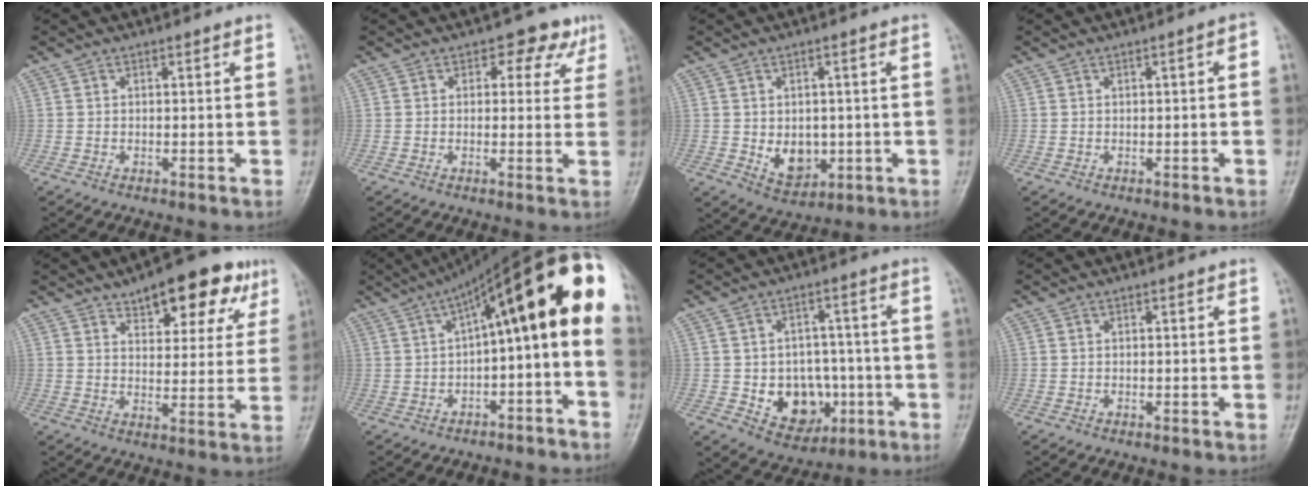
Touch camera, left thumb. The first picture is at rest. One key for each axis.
{"total": 5.5, "fx": 2.6, "fy": 3.8, "fz": 3.1, "tx": 0.006, "ty": -0.003, "tz": 0.023}
{"total": 6.7, "fx": -0.9, "fy": 5.1, "fz": 4.3, "tx": -0.039, "ty": -0.005, "tz": 0.000}
{"total": 1.7, "fx": -0.2, "fy": 0.6, "fz": 1.6, "tx": -0.022, "ty": 0.013, "tz": -0.004}
{"total": 14.5, "fx": 8.5, "fy": 6.4, "fz": 9.9, "tx": -0.085, "ty": -0.023, "tz": 0.116}
{"total": 20.2, "fx": 1.0, "fy": 6.6, "fz": 19.1, "tx": -0.259, "ty": 0.072, "tz": 0.011}
{"total": 11.2, "fx": -2.9, "fy": 8.8, "fz": 6.3, "tx": -0.043, "ty": 0.020, "tz": -0.031}
{"total": 0.0}